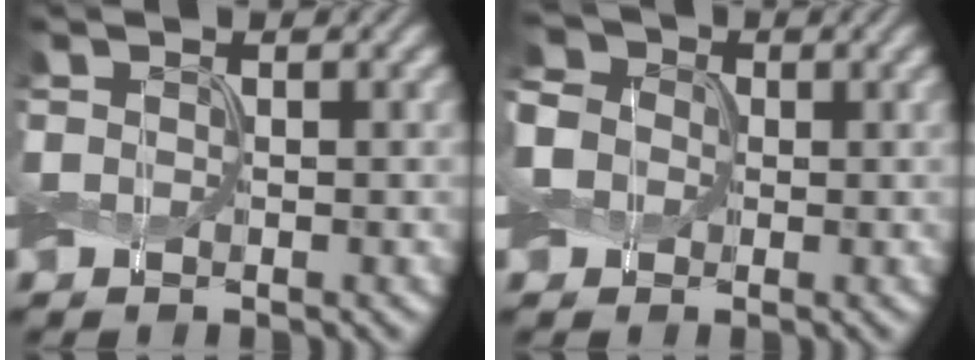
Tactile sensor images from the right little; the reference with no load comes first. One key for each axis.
{"total": 5.8, "fx": 0.7, "fy": 5.1, "fz": 2.7, "tx": -0.064, "ty": 0.032, "tz": -0.004}